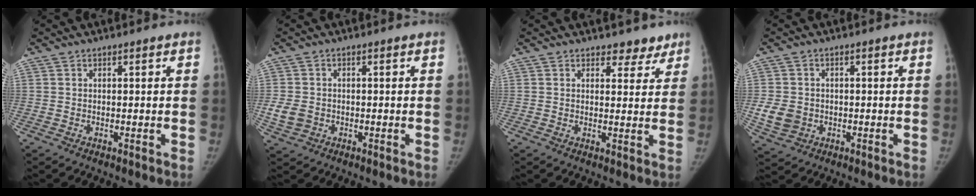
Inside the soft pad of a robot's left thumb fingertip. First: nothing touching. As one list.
[{"total": 4.3, "force": [-1.0, 3.6, 2.1], "torque": [-0.036, 0.004, -0.012]}, {"total": 3.9, "force": [3.1, 2.3, 0.6], "torque": [0.023, -0.020, 0.035]}, {"total": 5.7, "force": [-1.1, 4.9, 2.7], "torque": [-0.041, 0.003, -0.009]}]